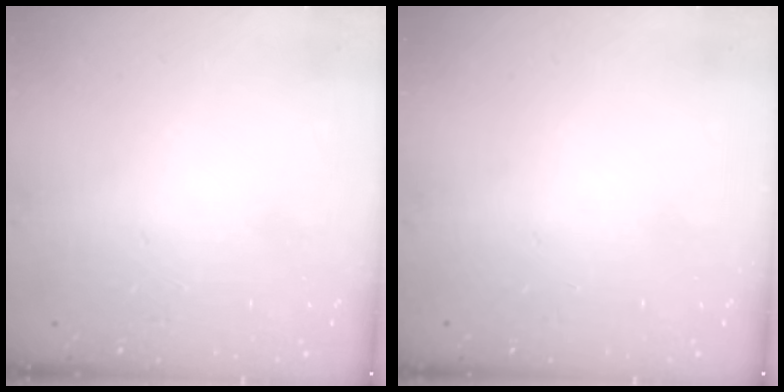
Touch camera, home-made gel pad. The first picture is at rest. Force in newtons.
{"total": 0.0}